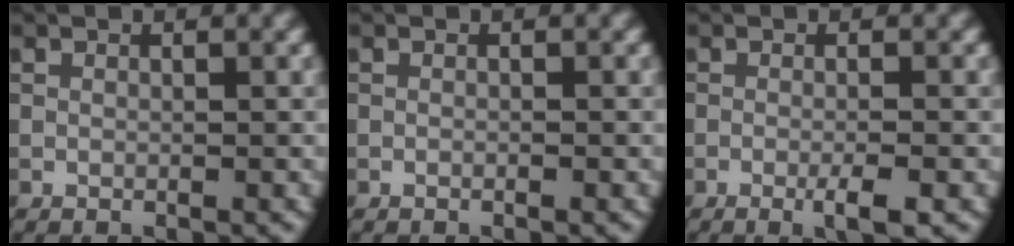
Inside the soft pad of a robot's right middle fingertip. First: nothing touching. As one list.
[{"total": 0.0}, {"total": 2.3, "force": [-1.0, 0.3, 2.0], "torque": [-0.033, -0.001, -0.019]}]